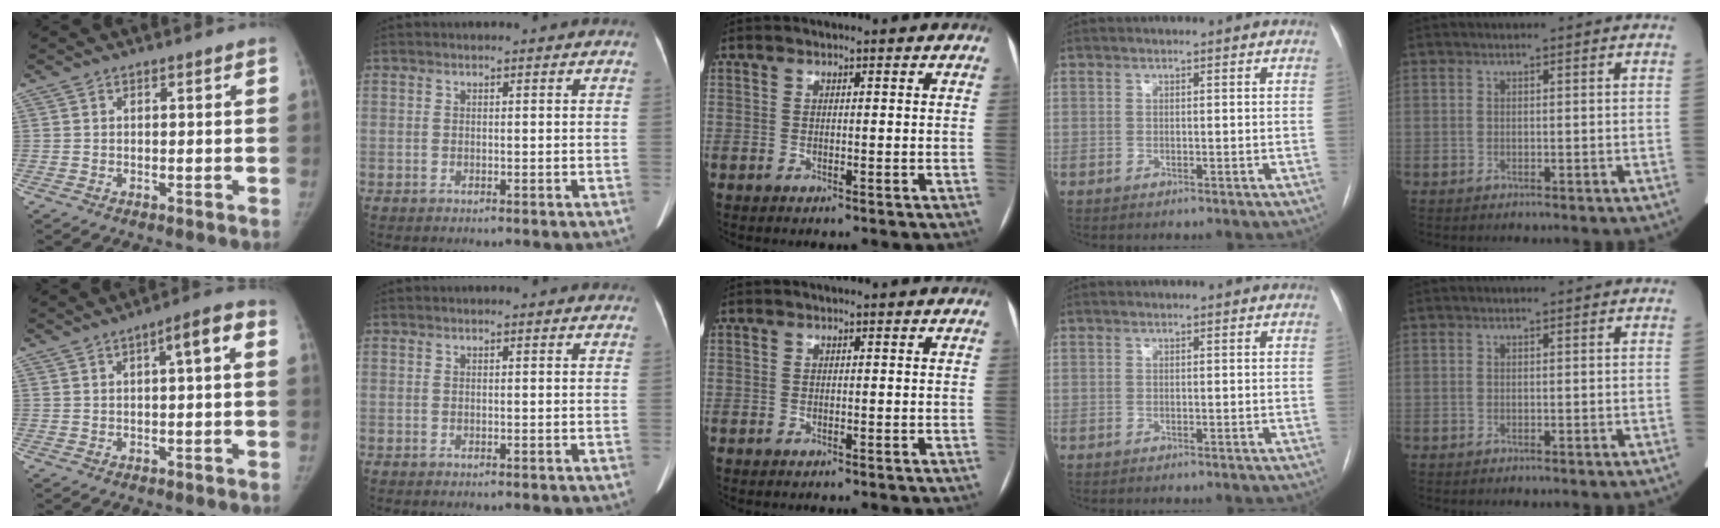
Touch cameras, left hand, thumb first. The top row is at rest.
{"thumb": {"total": 4.9, "force": [0.8, 1.1, 4.7], "torque": [-0.066, 0.023, 0.007]}, "index": {"total": 1.7, "force": [1.6, 0.5, 0.2], "torque": [-0.010, 0.002, 0.008]}}